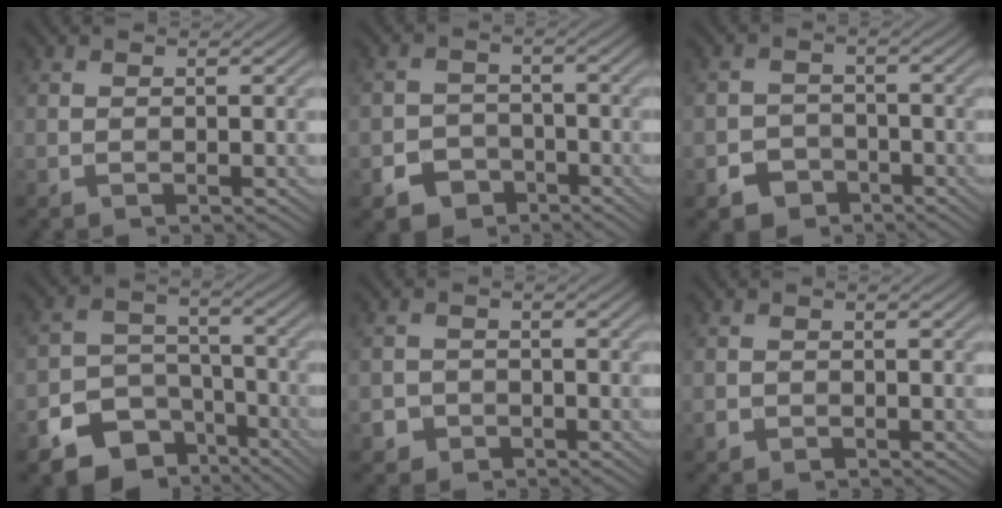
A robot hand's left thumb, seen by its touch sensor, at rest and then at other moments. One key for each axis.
{"total": 4.7, "fx": -3.0, "fy": 3.4, "fz": 1.4, "tx": -0.022, "ty": -0.002, "tz": -0.055}
{"total": 3.9, "fx": -2.5, "fy": 2.8, "fz": 1.0, "tx": -0.015, "ty": -0.003, "tz": -0.047}
{"total": 11.1, "fx": -6.9, "fy": 7.6, "fz": 4.2, "tx": -0.085, "ty": -0.023, "tz": -0.115}
{"total": 2.4, "fx": -1.3, "fy": 2.0, "fz": 0.4, "tx": -0.001, "ty": -0.001, "tz": -0.026}
{"total": 0.9, "fx": -0.5, "fy": 0.8, "fz": 0.2, "tx": -0.004, "ty": -0.006, "tz": -0.011}